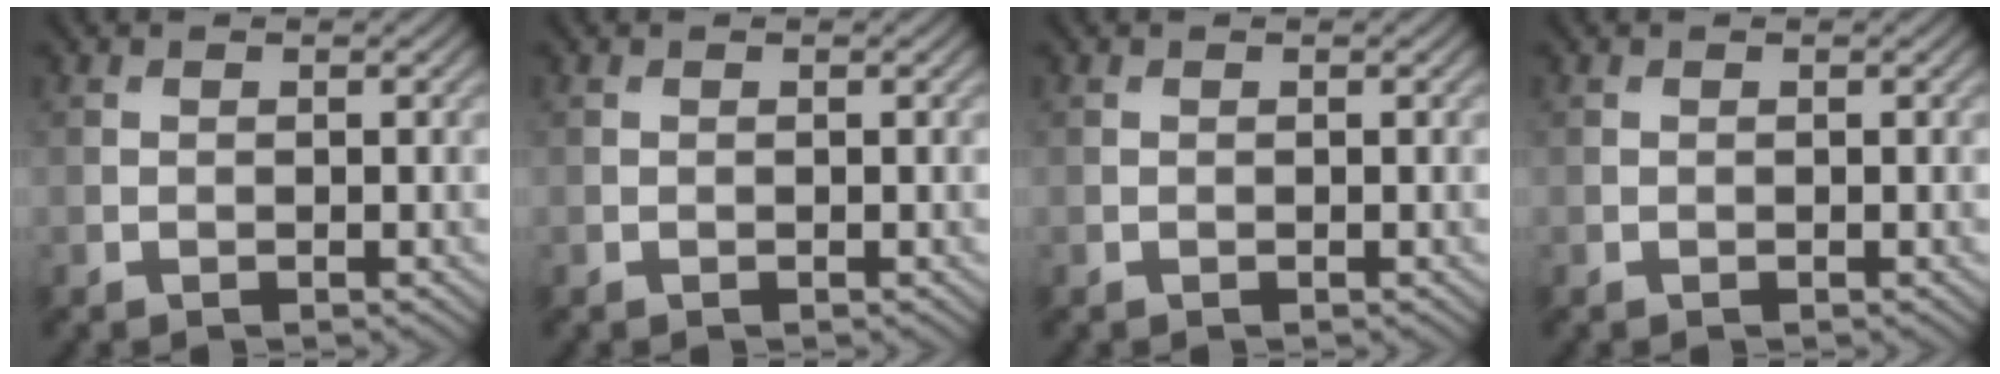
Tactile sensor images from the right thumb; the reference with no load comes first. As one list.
[{"total": 0.0}, {"total": 0.0}, {"total": 0.0}]